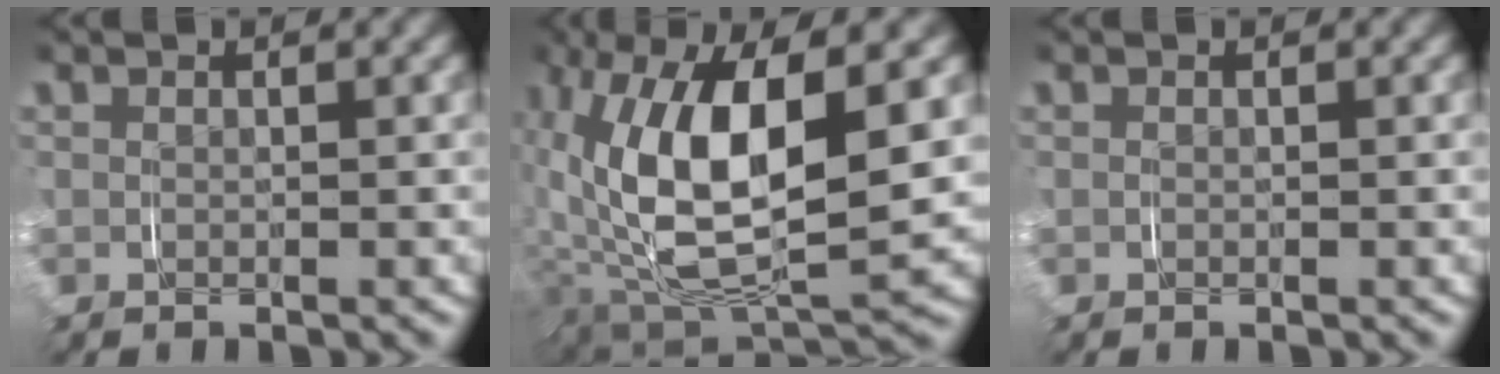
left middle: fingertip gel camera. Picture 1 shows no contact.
{"total": 13.7, "force": [0.2, 7.4, 11.5], "torque": [-0.242, -0.027, 0.025]}
{"total": 0.0}